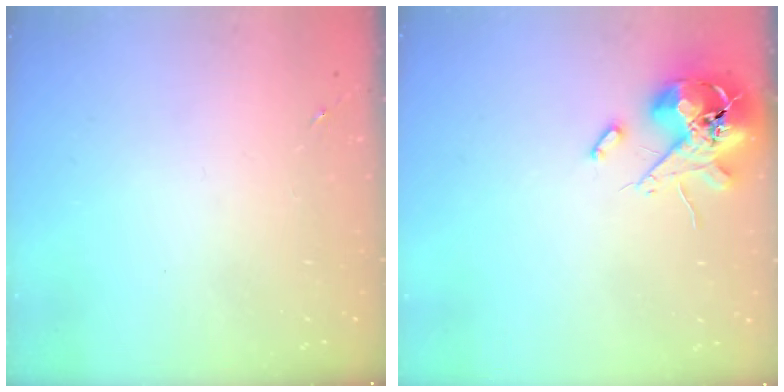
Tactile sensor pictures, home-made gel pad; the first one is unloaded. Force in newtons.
{"total": 13.0, "press": 12.8, "slide": 2.1}